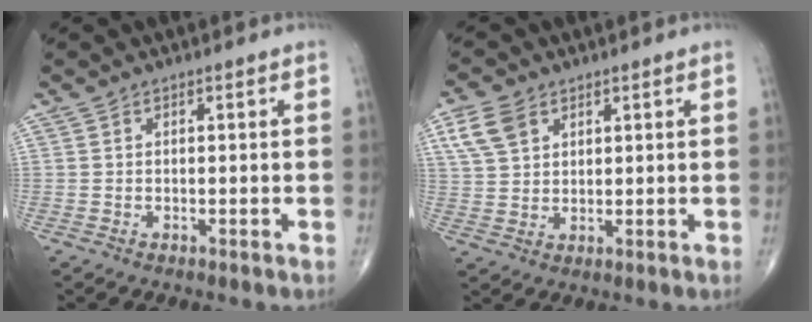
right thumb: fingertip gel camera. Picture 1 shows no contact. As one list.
[{"total": 6.5, "force": [3.2, 4.4, 3.6], "torque": [-0.063, -0.003, 0.067]}]